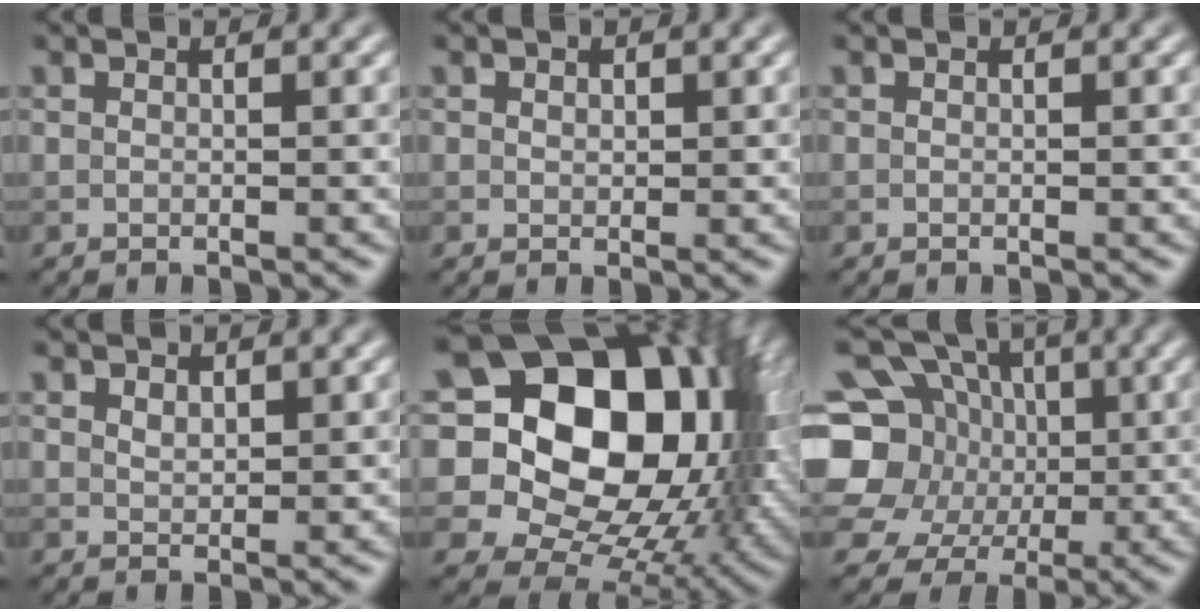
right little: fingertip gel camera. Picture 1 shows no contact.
{"total": 0.7, "force": [0.4, 0.5, 0.3], "torque": [-0.006, -0.002, 0.008]}
{"total": 0.0}
{"total": 1.2, "force": [0.8, 0.7, 0.6], "torque": [-0.011, -0.001, 0.017]}
{"total": 21.0, "force": [3.8, 15.6, 13.6], "torque": [-0.219, 0.025, 0.067]}
{"total": 11.0, "force": [0.6, 9.8, 4.9], "torque": [-0.122, 0.005, -0.015]}